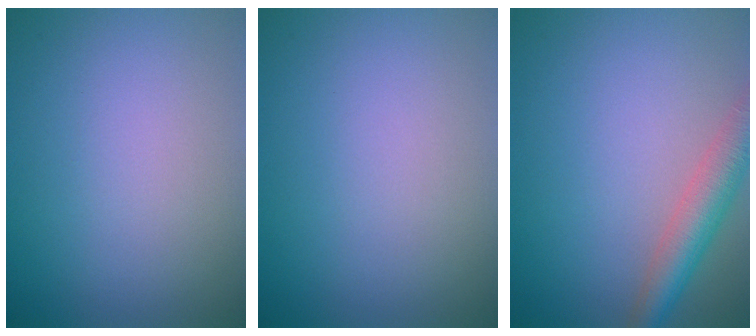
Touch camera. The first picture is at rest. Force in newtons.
{"total": 0.0}
{"total": 4.5, "press": 4.4, "slide": 0.3}